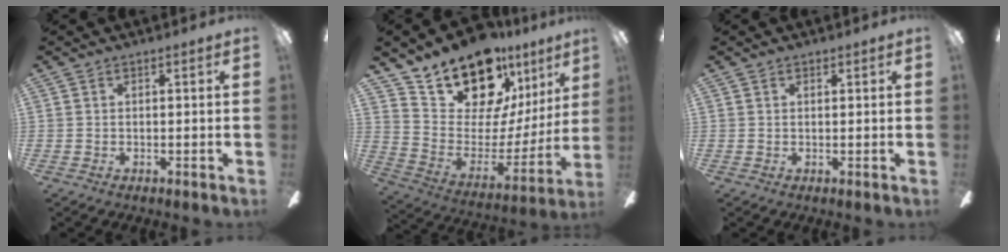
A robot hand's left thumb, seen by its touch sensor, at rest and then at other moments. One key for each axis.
{"total": 19.6, "fx": 16.1, "fy": 8.5, "fz": 7.2, "tx": -0.132, "ty": -0.129, "tz": 0.291}
{"total": 0.9, "fx": 0.7, "fy": 0.6, "fz": 0.1, "tx": -0.002, "ty": 0.000, "tz": 0.013}